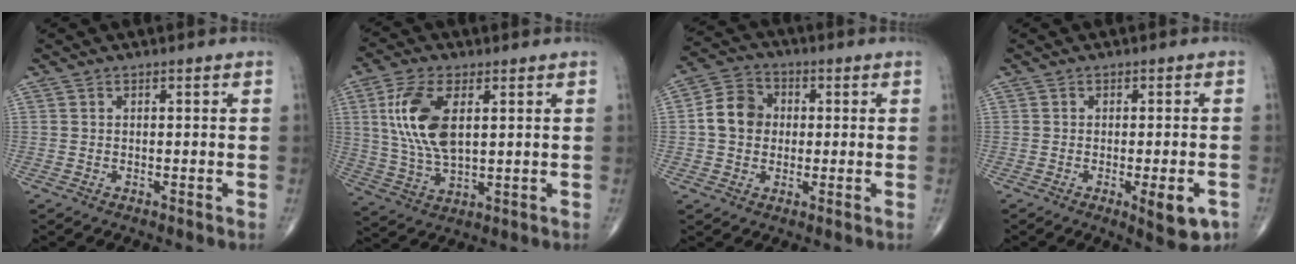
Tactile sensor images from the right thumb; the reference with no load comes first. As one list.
[{"total": 12.5, "force": [3.1, 6.1, 10.5], "torque": [-0.219, -0.009, 0.065]}, {"total": 8.4, "force": [0.2, 7.1, 4.4], "torque": [-0.065, 0.019, -0.007]}, {"total": 6.7, "force": [-2.7, 2.2, 5.8], "torque": [-0.068, -0.001, -0.029]}]